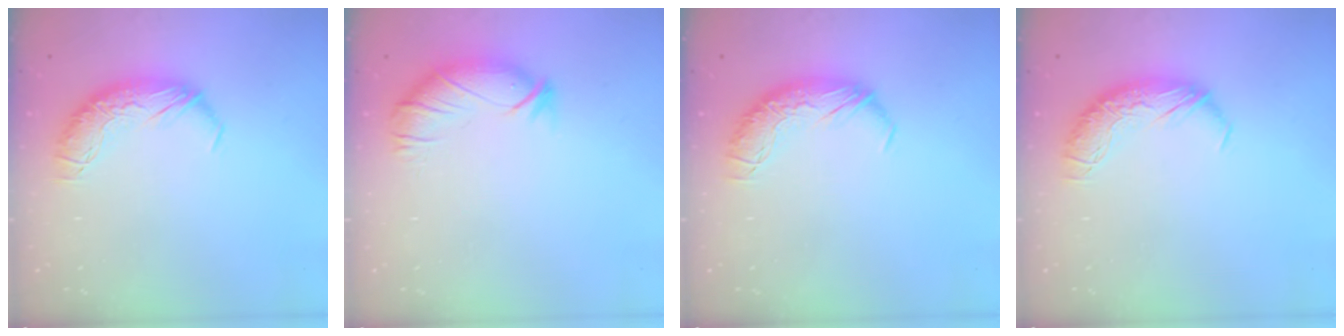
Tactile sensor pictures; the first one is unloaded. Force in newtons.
{"total": 2.9, "press": 2.3, "slide": 1.7}
{"total": 0.0}
{"total": 0.0}